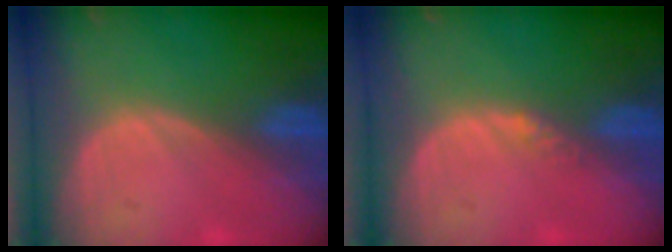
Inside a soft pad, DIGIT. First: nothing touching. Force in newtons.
{"total": 1.4, "press": 1.1, "slide": 0.8}